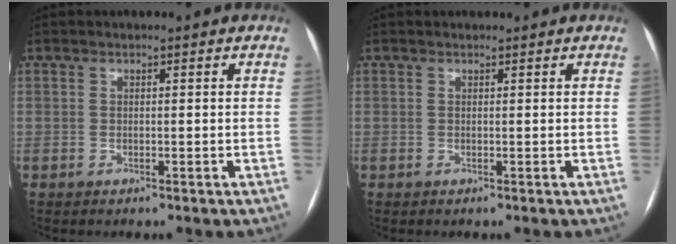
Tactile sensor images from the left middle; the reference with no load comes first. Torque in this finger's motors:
{"motor_torque": [0.13, -0.13, -0.04, -0.01]}